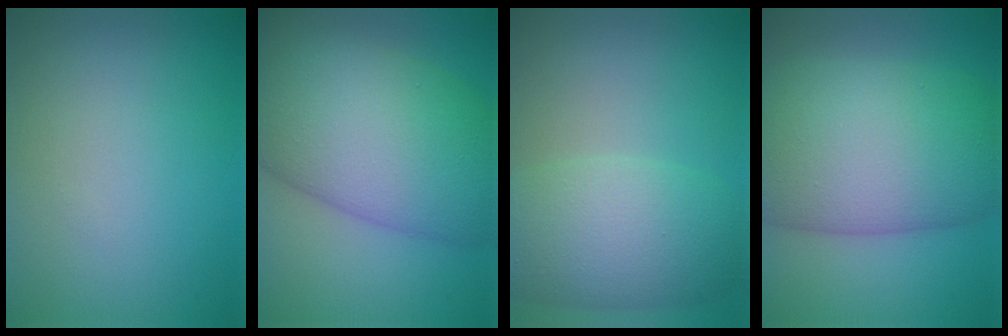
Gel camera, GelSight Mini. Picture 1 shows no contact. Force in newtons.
{"total": 12.8, "press": 12.7, "slide": 0.4}
{"total": 6.4, "press": 6.4, "slide": 0.4}
{"total": 13.6, "press": 13.5, "slide": 0.6}